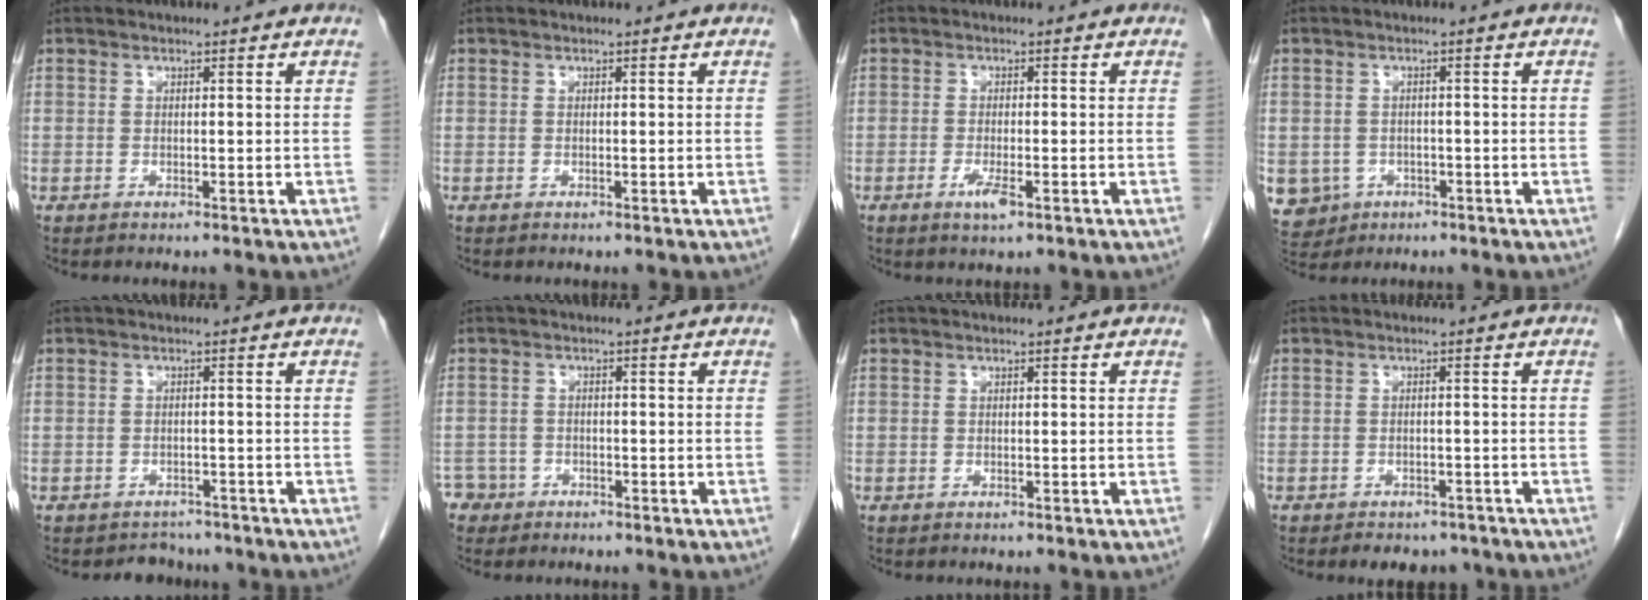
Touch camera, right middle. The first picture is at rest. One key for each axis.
{"total": 0.0}
{"total": 2.8, "fx": -1.3, "fy": 0.5, "fz": 2.4, "tx": -0.048, "ty": -0.005, "tz": -0.023}
{"total": 7.8, "fx": -3.0, "fy": 7.0, "fz": 1.7, "tx": -0.055, "ty": 0.004, "tz": -0.038}
{"total": 2.6, "fx": -2.2, "fy": 1.2, "fz": -0.5, "tx": 0.001, "ty": 0.004, "tz": -0.033}
{"total": 2.9, "fx": -2.0, "fy": 2.0, "fz": -0.6, "tx": 0.010, "ty": 0.009, "tz": -0.039}
{"total": 0.0}
{"total": 5.0, "fx": -4.2, "fy": 2.4, "fz": 1.1, "tx": -0.008, "ty": 0.004, "tz": -0.052}